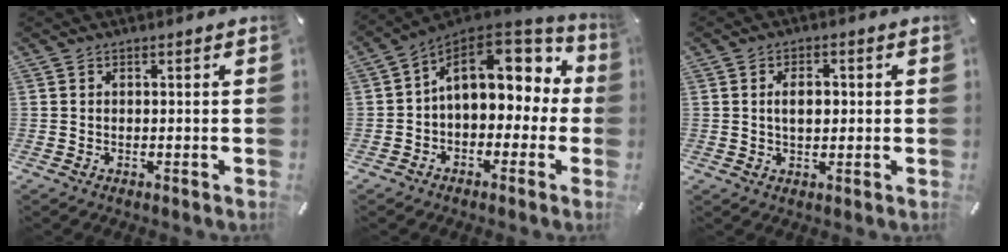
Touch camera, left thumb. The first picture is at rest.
{"total": 14.9, "force": [4.8, 10.0, 9.9], "torque": [-0.156, -0.020, 0.086]}
{"total": 4.8, "force": [0.3, 2.9, 3.8], "torque": [-0.059, 0.003, 0.000]}